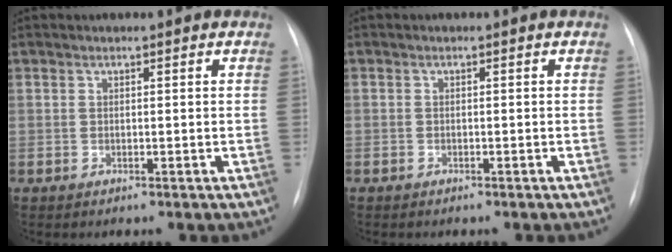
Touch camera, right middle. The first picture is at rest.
{"total": 0.6, "force": [-0.5, 0.3, 0.1], "torque": [-0.008, 0.001, -0.009]}